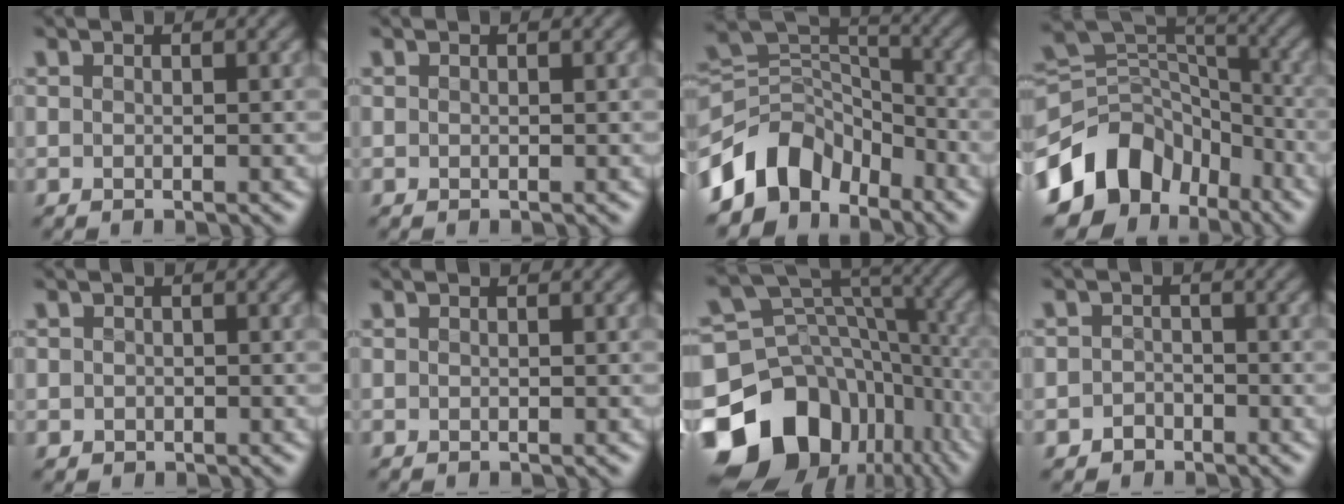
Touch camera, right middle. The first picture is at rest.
{"total": 0.0}
{"total": 7.9, "force": [-5.5, 4.9, 2.9], "torque": [-0.044, 0.007, -0.116]}
{"total": 10.0, "force": [-5.9, 7.0, 4.0], "torque": [-0.075, 0.015, -0.116]}
{"total": 0.7, "force": [0.0, 0.7, -0.2], "torque": [0.010, -0.001, -0.001]}
{"total": 0.0}
{"total": 15.2, "force": [-7.0, 11.2, 7.5], "torque": [-0.172, -0.012, -0.116]}
{"total": 1.5, "force": [-1.0, 1.2, -0.1], "torque": [0.028, 0.007, -0.026]}